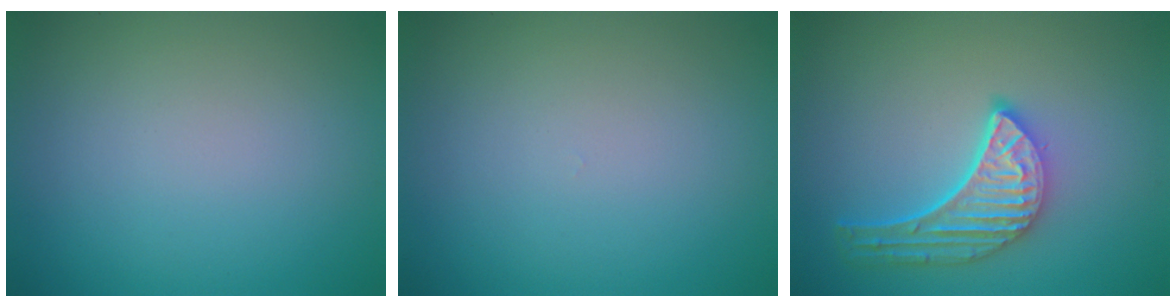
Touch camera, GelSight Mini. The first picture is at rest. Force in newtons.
{"total": 0.0}
{"total": 5.1, "press": 4.0, "slide": 3.2}